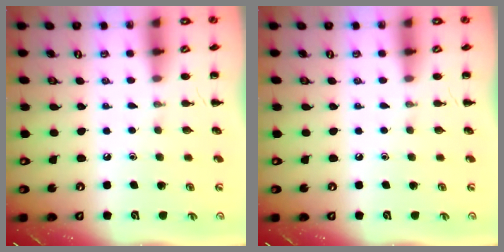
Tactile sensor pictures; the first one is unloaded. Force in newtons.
{"total": 0.0}